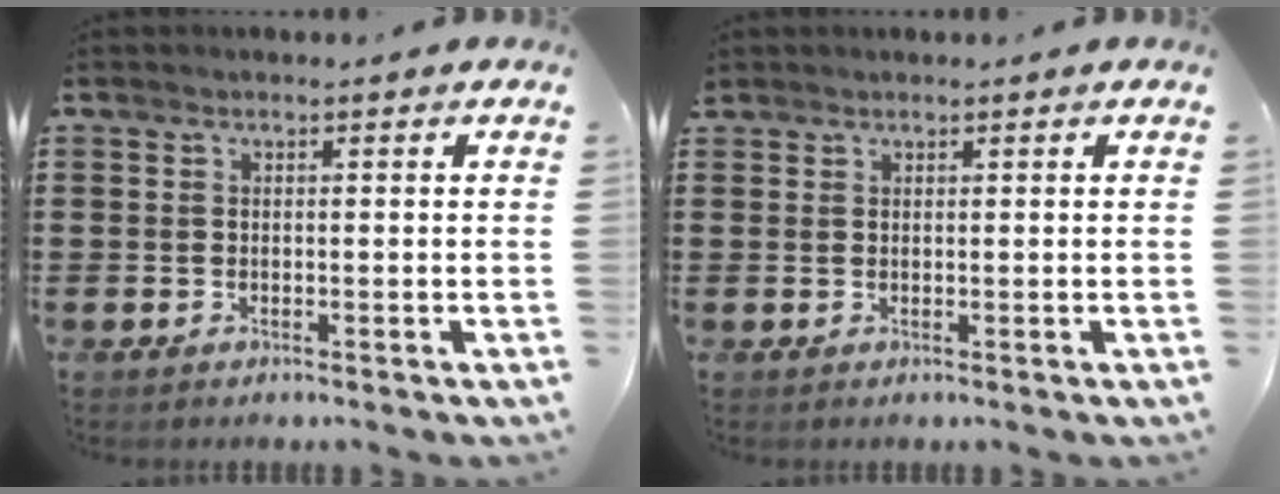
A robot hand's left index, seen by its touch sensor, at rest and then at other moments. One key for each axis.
{"total": 0.6, "fx": 0.5, "fy": 0.3, "fz": 0.0, "tx": -0.003, "ty": 0.001, "tz": 0.011}